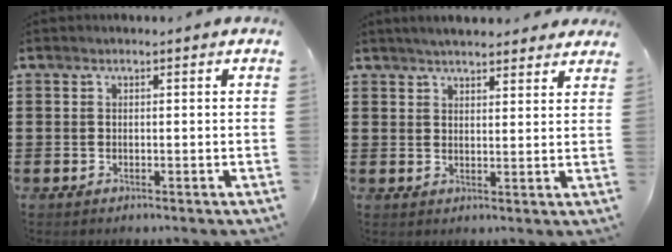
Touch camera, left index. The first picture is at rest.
{"total": 3.4, "force": [3.2, 0.3, 1.0], "torque": [-0.028, -0.006, 0.059]}